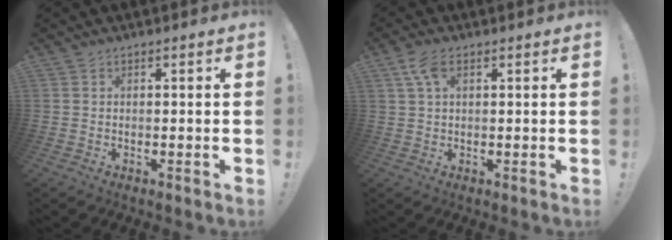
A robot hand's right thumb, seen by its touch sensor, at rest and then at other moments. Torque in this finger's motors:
{"motor_torque": [-0.39, 0.41, 0.26, -0.15, 0.02]}